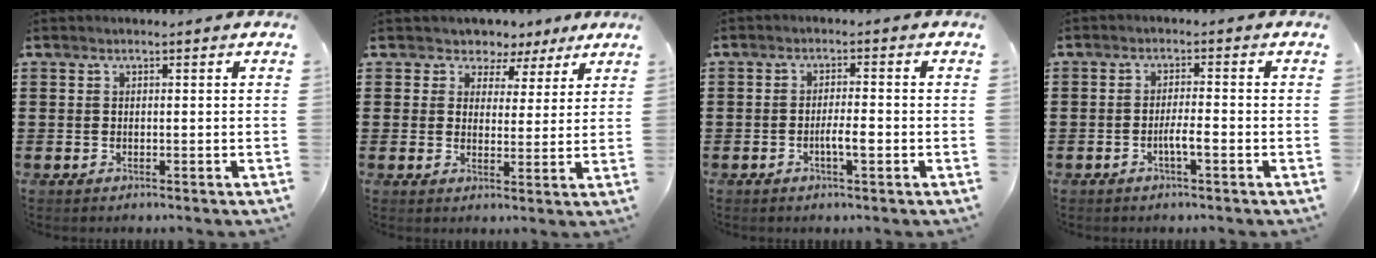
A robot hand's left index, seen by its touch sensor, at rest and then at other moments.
{"total": 3.6, "force": [2.5, 2.5, -0.1], "torque": [-0.022, 0.000, 0.043]}
{"total": 3.2, "force": [-1.1, 0.6, 3.0], "torque": [-0.059, 0.000, -0.023]}
{"total": 2.8, "force": [-1.3, 0.3, 2.4], "torque": [-0.050, -0.001, -0.026]}